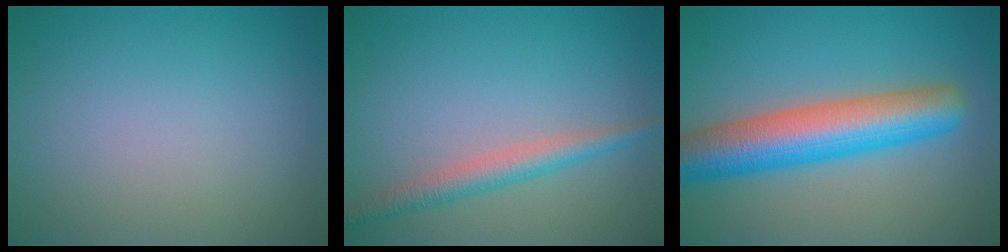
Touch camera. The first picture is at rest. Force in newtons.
{"total": 2.6, "press": 2.6, "slide": 0.0}
{"total": 8.4, "press": 8.4, "slide": 0.3}